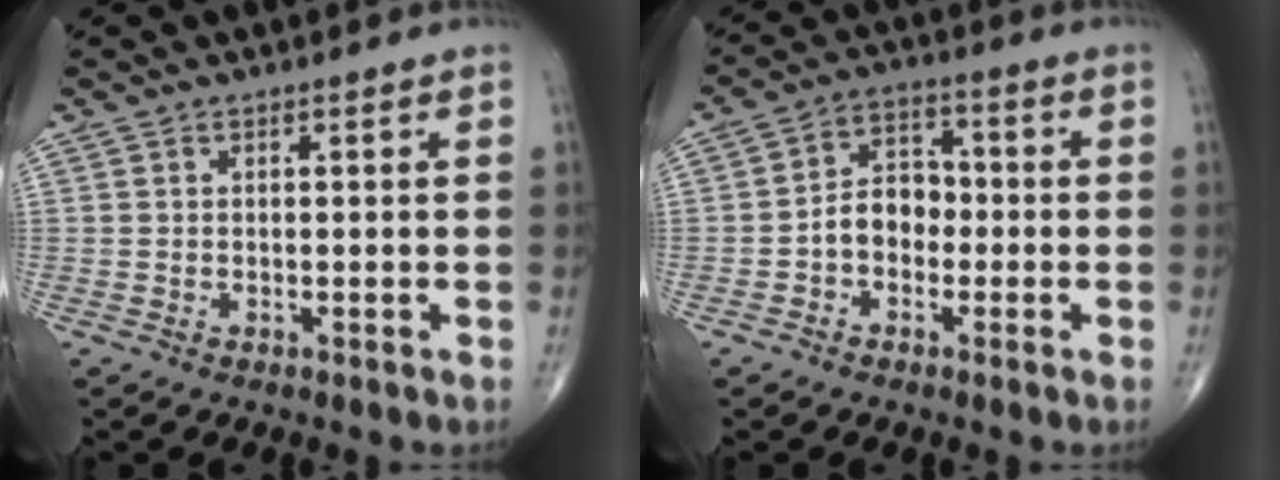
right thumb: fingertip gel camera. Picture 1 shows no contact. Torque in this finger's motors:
{"motor_torque": [1.59, 0.90, 0.89, -0.11, 0.05]}